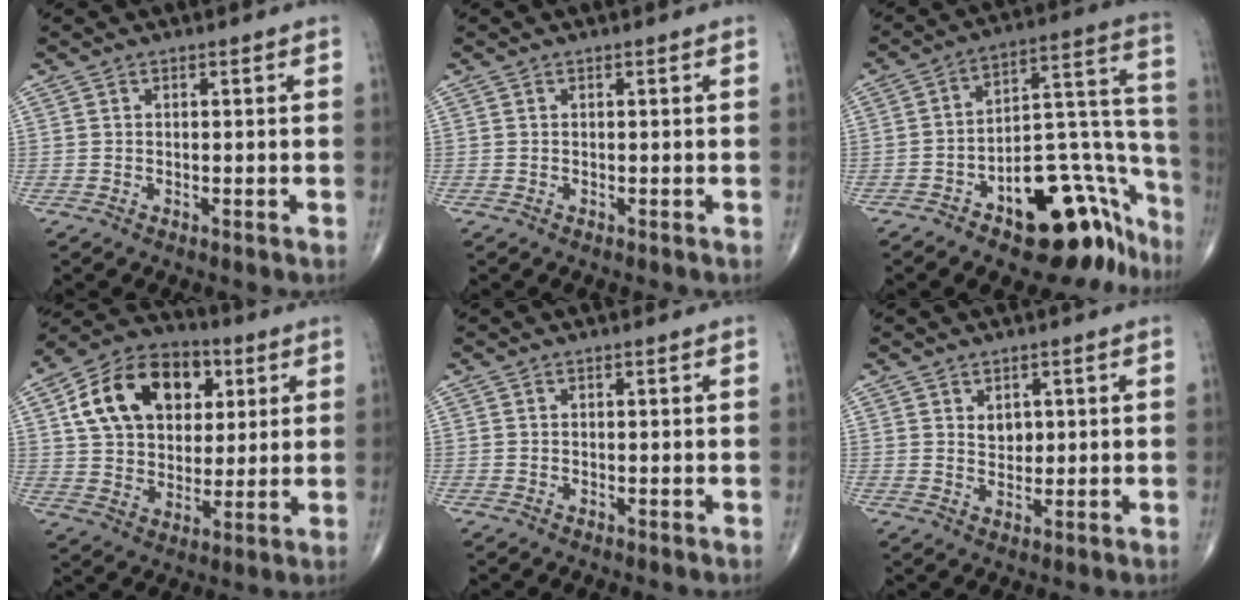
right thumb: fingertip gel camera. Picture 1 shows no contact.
{"total": 0.0}
{"total": 22.9, "force": [-13.5, 10.7, 15.1], "torque": [-0.096, 0.132, -0.188]}
{"total": 18.9, "force": [6.1, 13.1, 12.1], "torque": [-0.181, 0.003, 0.102]}
{"total": 0.0}
{"total": 3.0, "force": [1.0, 2.1, 1.8], "torque": [-0.016, -0.009, 0.020]}